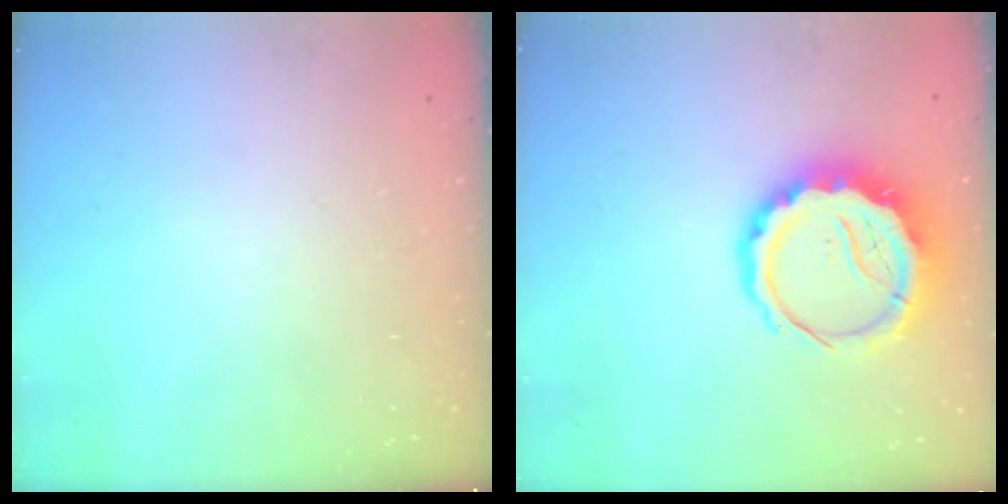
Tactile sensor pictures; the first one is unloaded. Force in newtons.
{"total": 11.3, "press": 10.9, "slide": 2.9}